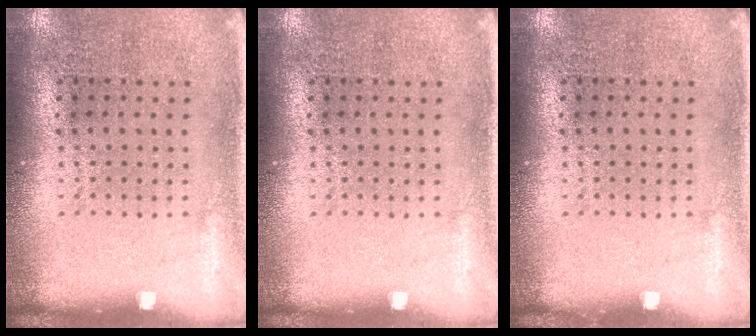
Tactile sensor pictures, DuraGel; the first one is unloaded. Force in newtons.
{"total": 0.0}
{"total": 0.0}